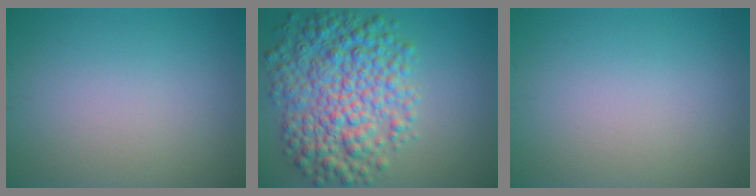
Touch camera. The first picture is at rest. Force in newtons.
{"total": 8.6, "press": 8.6, "slide": 0.1}
{"total": 0.0}